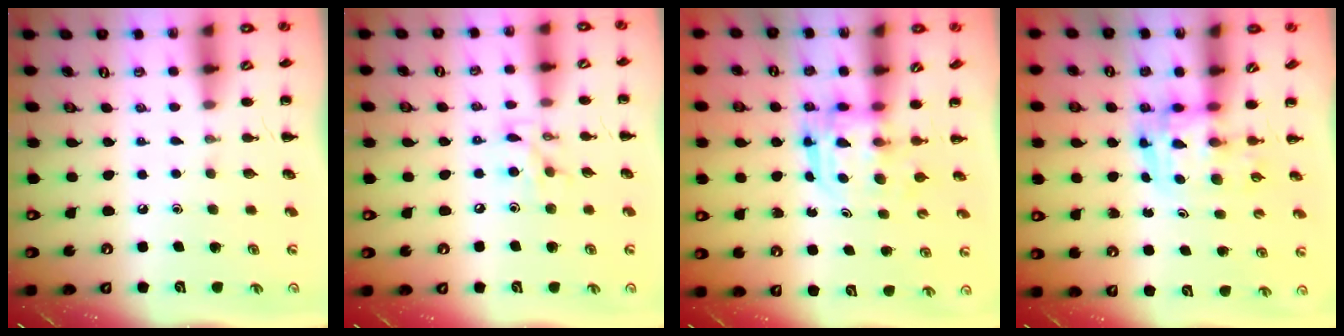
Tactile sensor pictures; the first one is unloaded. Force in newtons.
{"total": 8.7, "press": 8.6, "slide": 0.6}
{"total": 3.3, "press": 3.3, "slide": 0.2}
{"total": 3.7, "press": 3.7, "slide": 0.7}